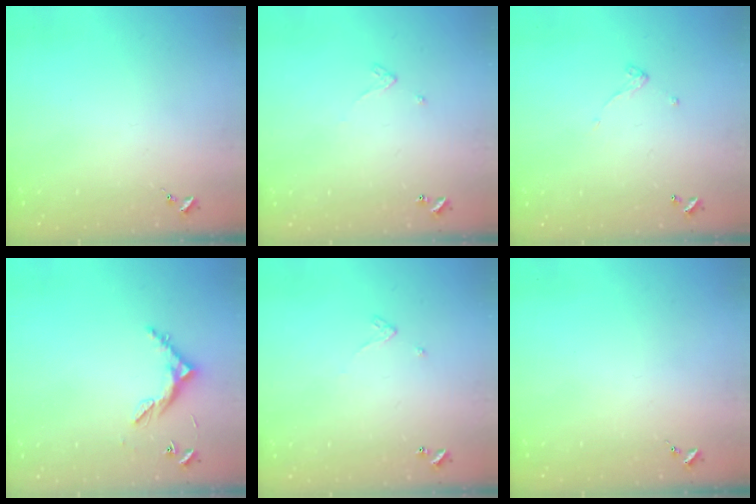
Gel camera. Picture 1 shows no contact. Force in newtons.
{"total": 2.4, "press": 2.4, "slide": 0.2}
{"total": 4.9, "press": 4.9, "slide": 0.2}
{"total": 6.1, "press": 6.1, "slide": 0.4}
{"total": 2.4, "press": 2.4, "slide": 0.2}
{"total": 0.0}